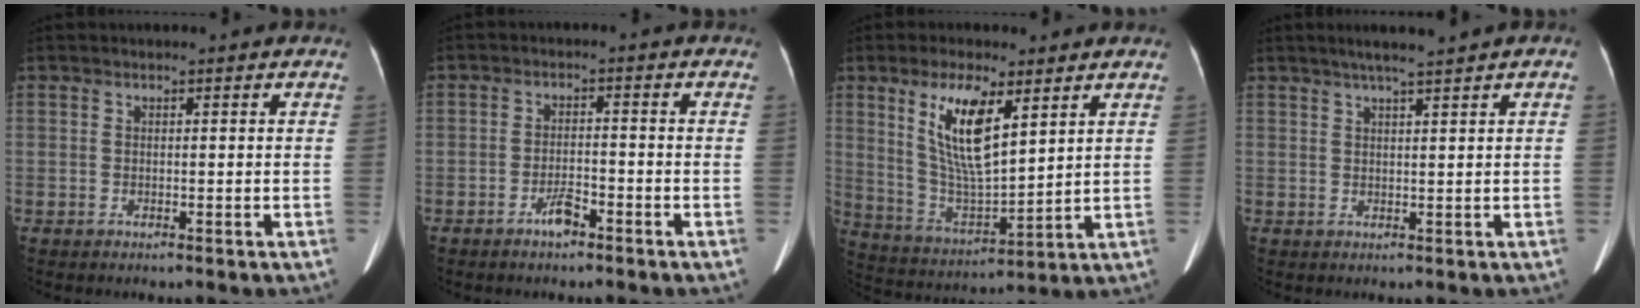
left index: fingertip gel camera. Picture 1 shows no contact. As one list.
[{"total": 2.7, "force": [-2.0, 0.6, 1.6], "torque": [-0.033, 0.001, -0.037]}, {"total": 11.4, "force": [5.2, 2.7, 9.8], "torque": [-0.199, -0.007, 0.108]}, {"total": 3.8, "force": [2.6, -0.4, 2.7], "torque": [-0.046, 0.009, 0.044]}]